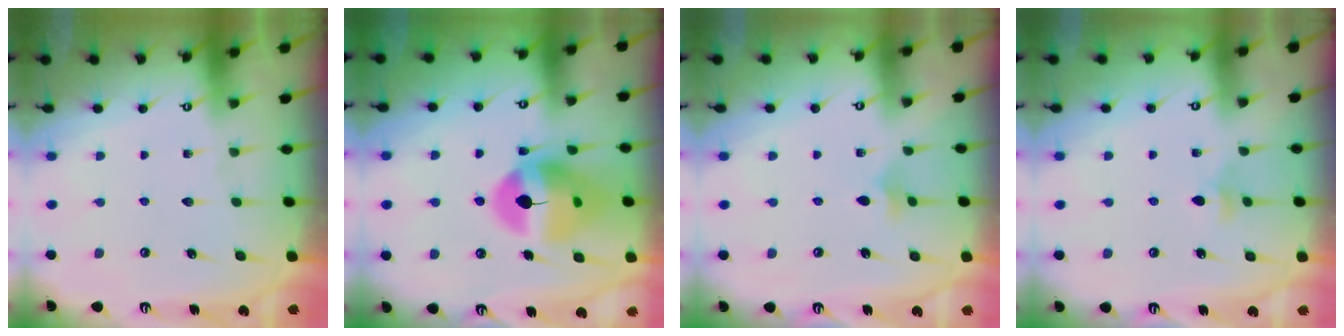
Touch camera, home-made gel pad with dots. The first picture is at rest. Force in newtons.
{"total": 14.9, "press": 14.8, "slide": 1.8}
{"total": 2.5, "press": 2.4, "slide": 0.6}
{"total": 3.4, "press": 3.3, "slide": 0.7}